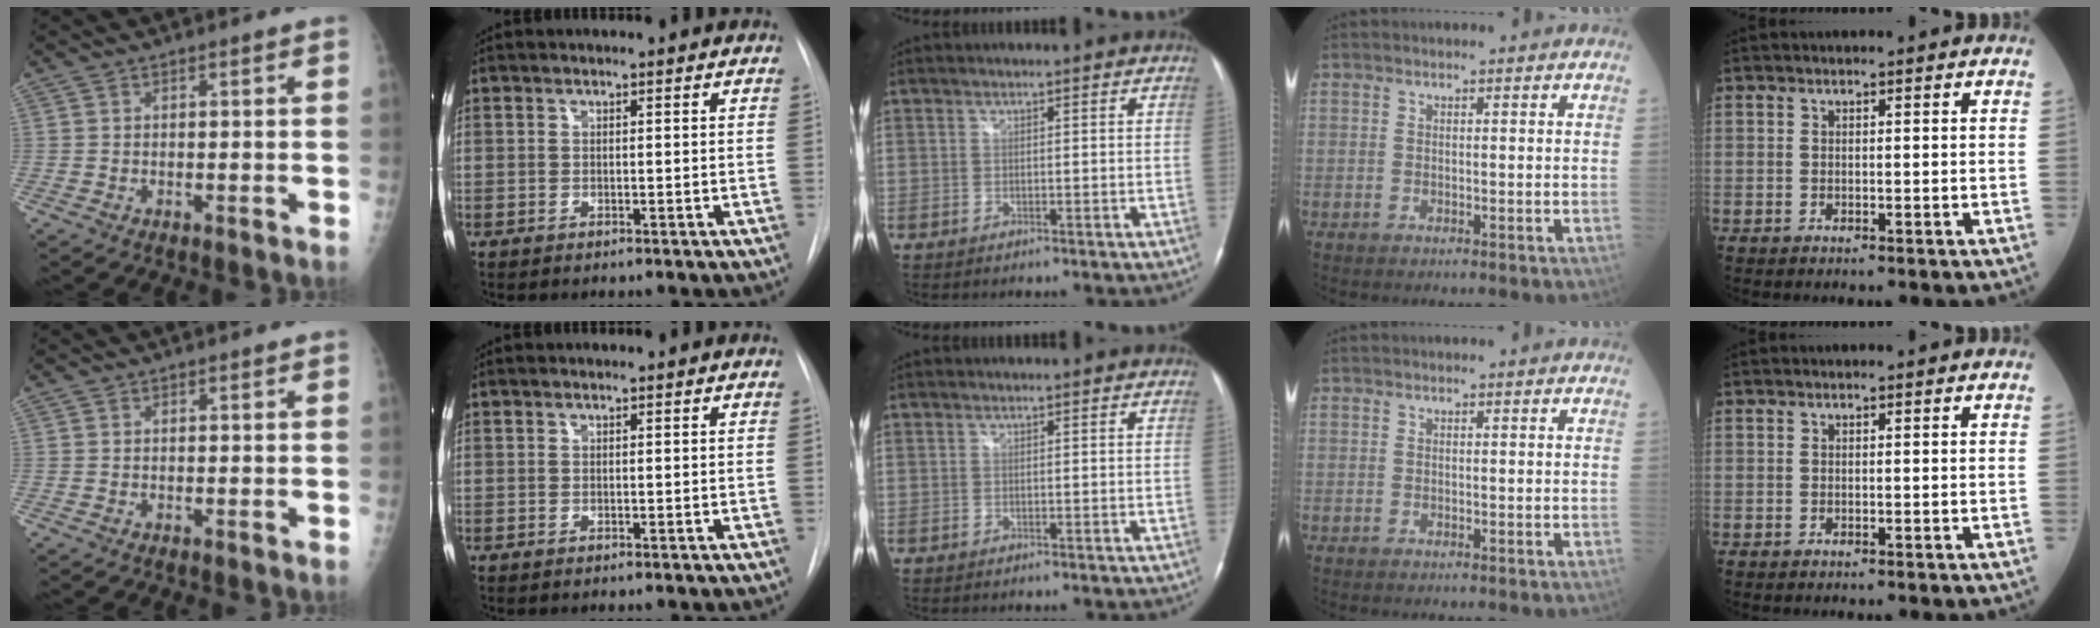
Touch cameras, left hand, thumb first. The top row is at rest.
{}